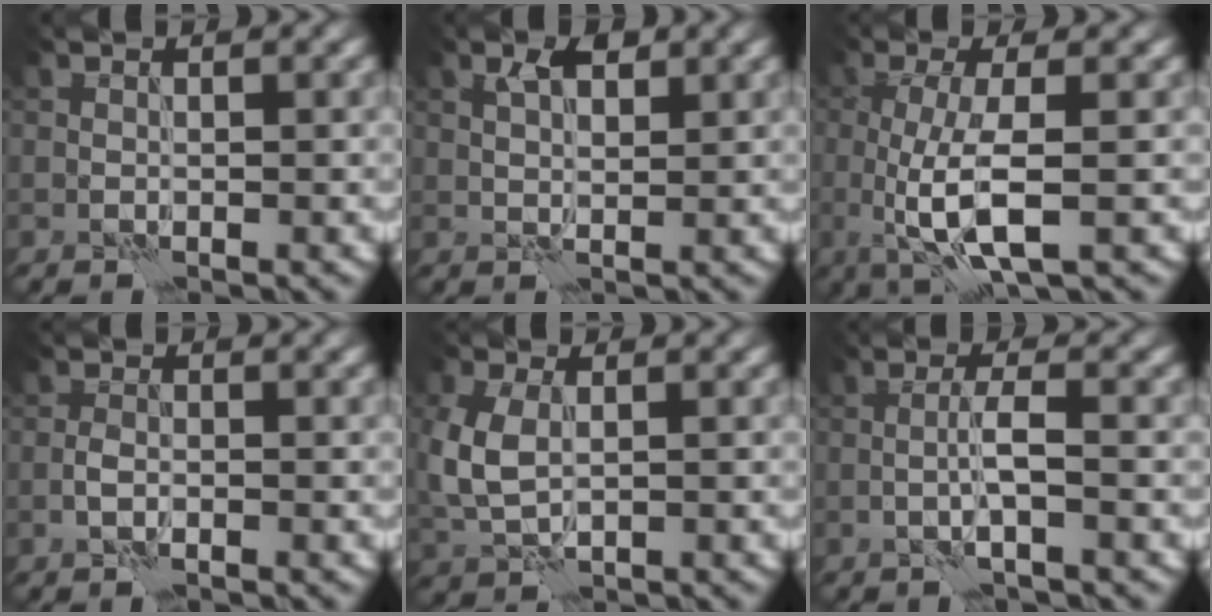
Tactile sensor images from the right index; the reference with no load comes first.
{"total": 2.4, "force": [1.2, 1.0, 1.7], "torque": [-0.030, 0.001, 0.023]}
{"total": 5.9, "force": [-0.6, 1.6, 5.6], "torque": [-0.105, -0.007, -0.011]}
{"total": 1.2, "force": [-0.6, 0.4, 0.9], "torque": [-0.019, 0.003, -0.014]}
{"total": 4.7, "force": [0.2, 3.0, 3.6], "torque": [-0.099, 0.001, 0.005]}
{"total": 2.1, "force": [-0.7, 0.0, 2.0], "torque": [-0.039, 0.007, -0.017]}